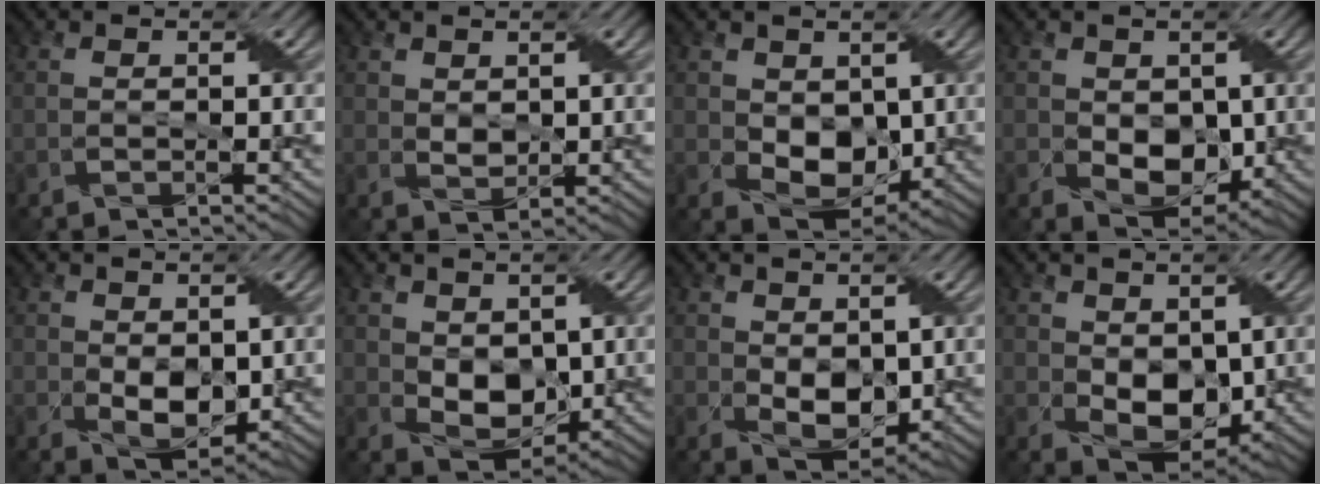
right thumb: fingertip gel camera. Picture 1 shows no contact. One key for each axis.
{"total": 1.8, "fx": 1.0, "fy": 1.2, "fz": 1.0, "tx": -0.023, "ty": -0.003, "tz": 0.021}
{"total": 6.5, "fx": 0.4, "fy": 4.8, "fz": 4.4, "tx": -0.089, "ty": -0.015, "tz": 0.009}
{"total": 5.6, "fx": -0.2, "fy": 4.1, "fz": 3.7, "tx": -0.073, "ty": -0.022, "tz": 0.004}
{"total": 4.9, "fx": 0.1, "fy": 3.2, "fz": 3.7, "tx": -0.074, "ty": -0.016, "tz": 0.009}
{"total": 5.8, "fx": 0.9, "fy": 4.1, "fz": 4.0, "tx": -0.086, "ty": -0.014, "tz": 0.022}
{"total": 5.3, "fx": 0.5, "fy": 3.5, "fz": 3.9, "tx": -0.081, "ty": -0.013, "tz": 0.014}
{"total": 6.5, "fx": 0.6, "fy": 4.4, "fz": 4.8, "tx": -0.095, "ty": -0.016, "tz": 0.014}